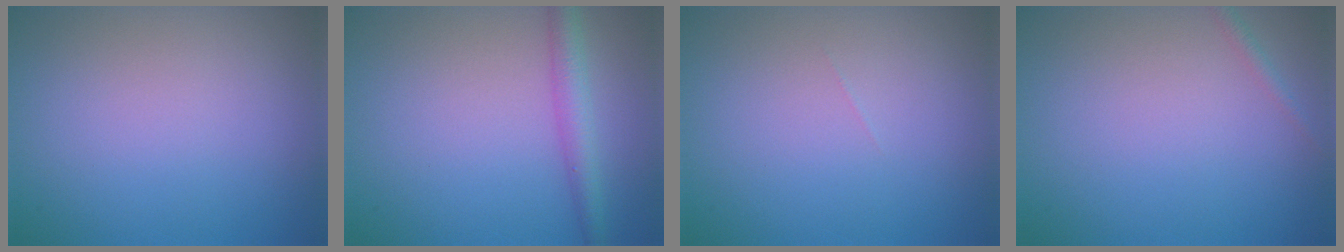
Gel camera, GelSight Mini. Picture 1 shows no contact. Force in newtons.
{"total": 2.9, "press": 2.9, "slide": 0.1}
{"total": 0.0}
{"total": 0.8, "press": 0.7, "slide": 0.1}